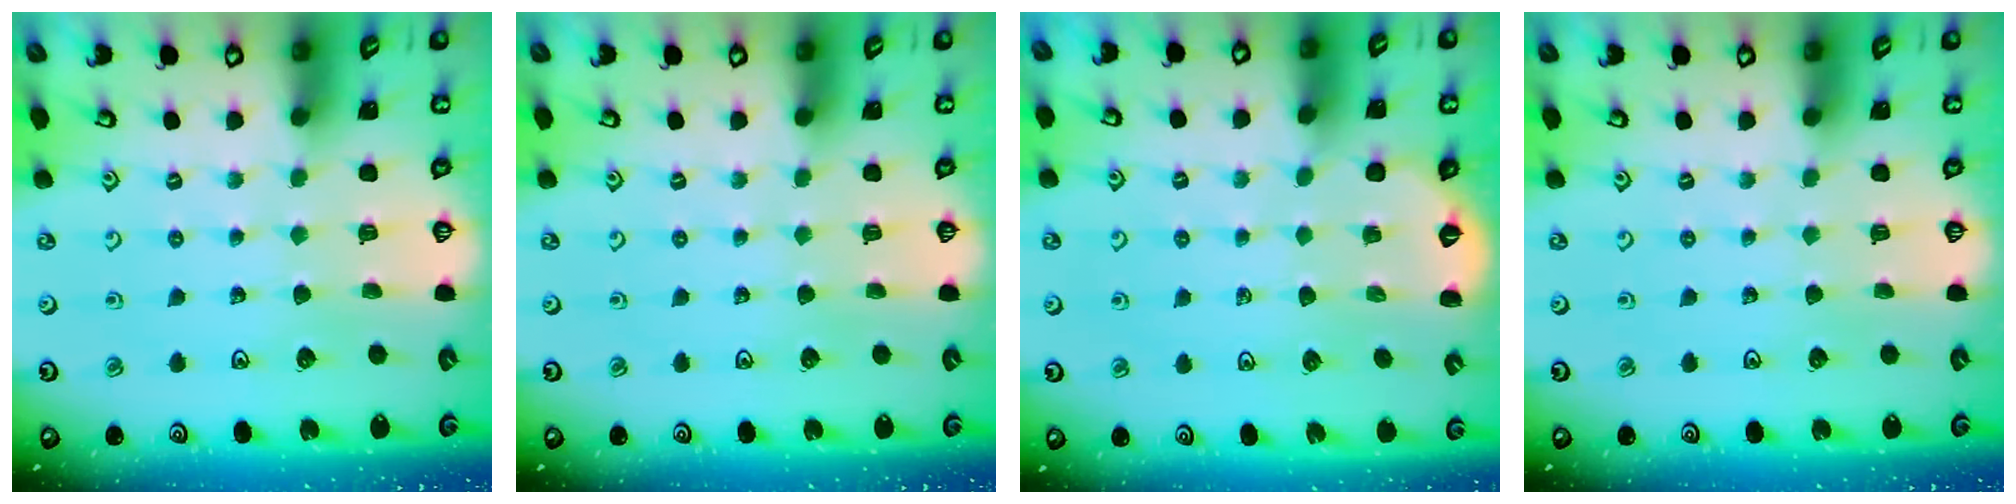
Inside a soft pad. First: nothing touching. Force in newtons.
{"total": 0.0}
{"total": 2.8, "press": 2.2, "slide": 1.8}
{"total": 0.0}